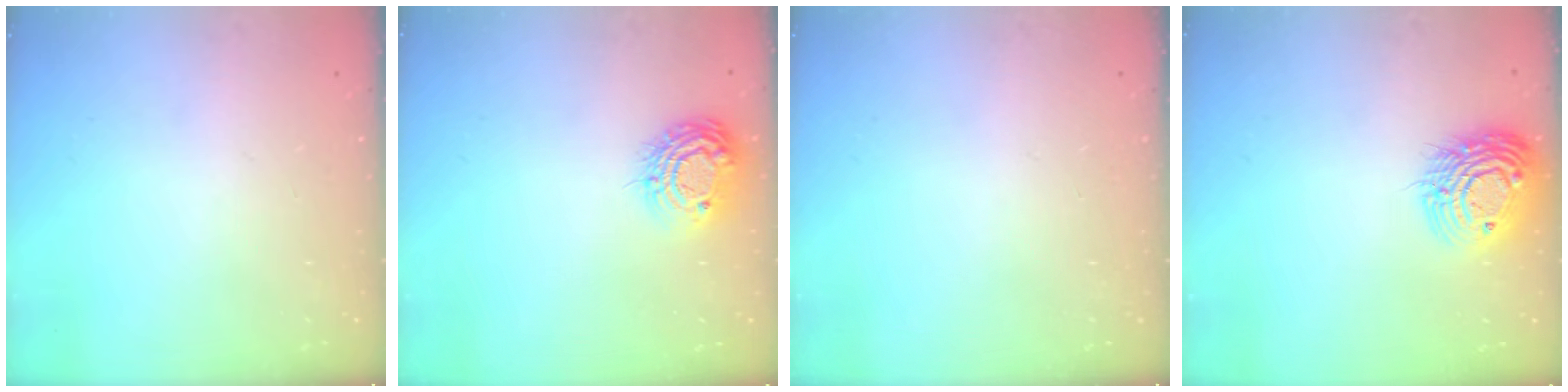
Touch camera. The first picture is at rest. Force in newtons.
{"total": 10.9, "press": 10.9, "slide": 0.9}
{"total": 0.0}
{"total": 15.6, "press": 15.5, "slide": 1.4}